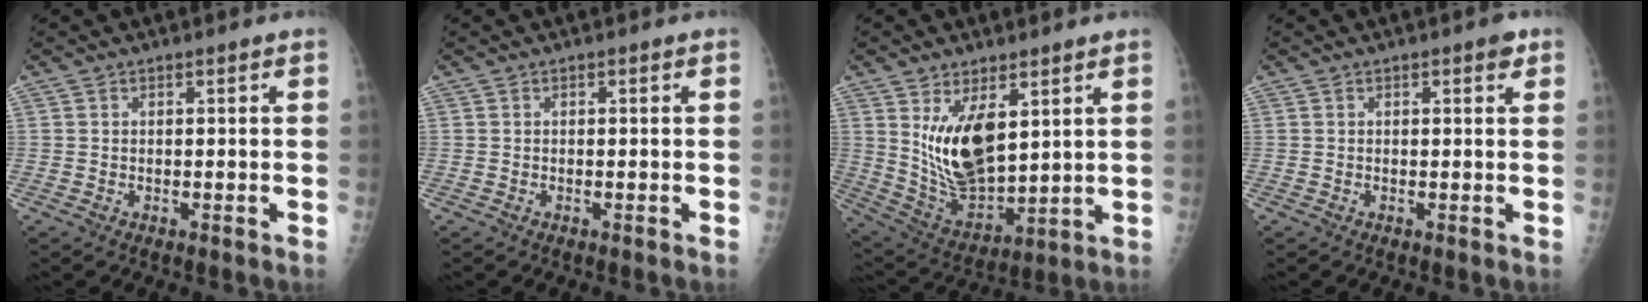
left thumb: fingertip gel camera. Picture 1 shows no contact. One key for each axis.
{"total": 0.0}
{"total": 13.8, "fx": 4.8, "fy": 6.8, "fz": 11.0, "tx": -0.175, "ty": -0.035, "tz": 0.111}
{"total": 1.7, "fx": 1.0, "fy": 0.6, "fz": 1.3, "tx": -0.014, "ty": -0.002, "tz": 0.010}